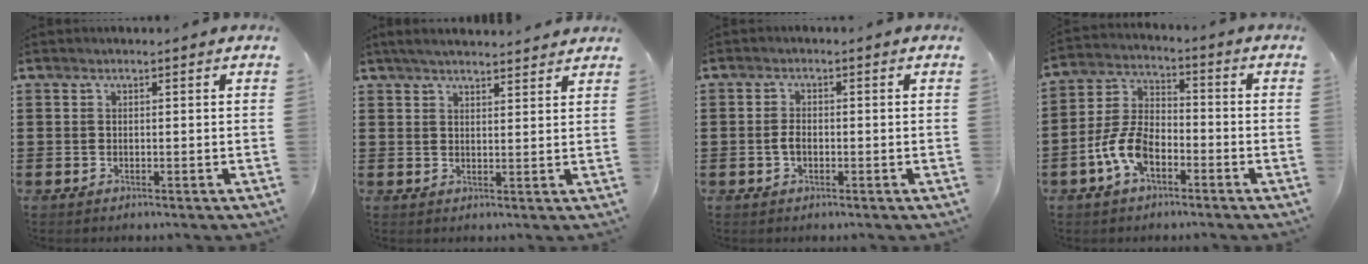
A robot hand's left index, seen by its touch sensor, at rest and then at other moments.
{"total": 3.0, "force": [2.9, 0.2, 0.9], "torque": [-0.025, -0.003, 0.053]}
{"total": 2.2, "force": [-0.5, 1.1, 1.8], "torque": [-0.051, -0.004, -0.014]}
{"total": 8.0, "force": [-3.9, 4.4, 5.4], "torque": [-0.146, 0.002, -0.081]}